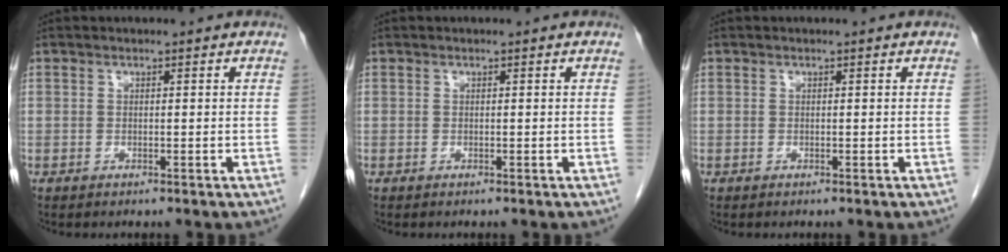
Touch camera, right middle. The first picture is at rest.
{"total": 0.0}
{"total": 0.0}